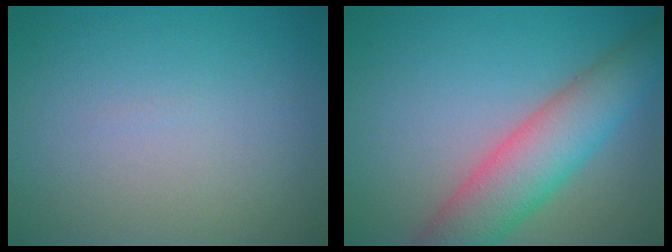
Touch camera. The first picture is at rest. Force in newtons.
{"total": 7.2, "press": 7.2, "slide": 0.3}